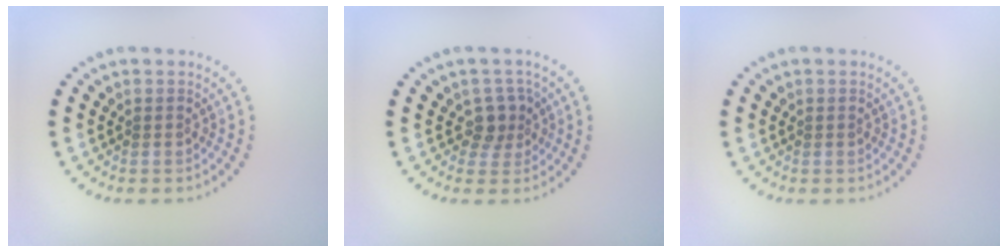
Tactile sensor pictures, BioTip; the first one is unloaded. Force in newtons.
{"total": 2.3, "press": 1.8, "slide": 1.3}
{"total": 0.0}